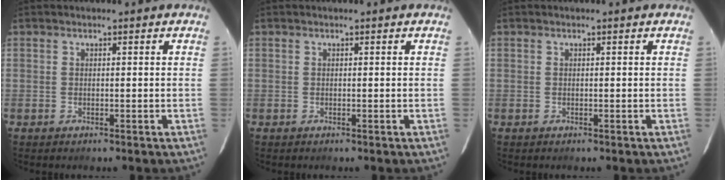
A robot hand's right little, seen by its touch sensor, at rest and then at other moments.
{"total": 0.0}
{"total": 0.0}